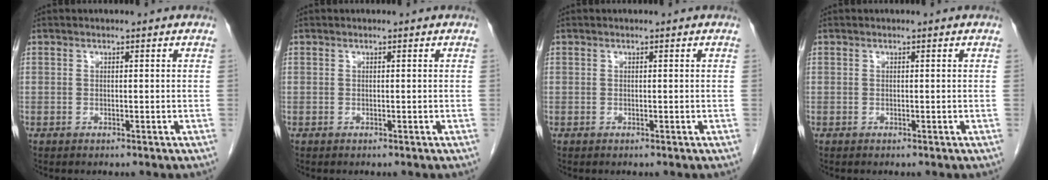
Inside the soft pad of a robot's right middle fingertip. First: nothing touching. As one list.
[{"total": 0.0}, {"total": 0.0}, {"total": 0.0}]